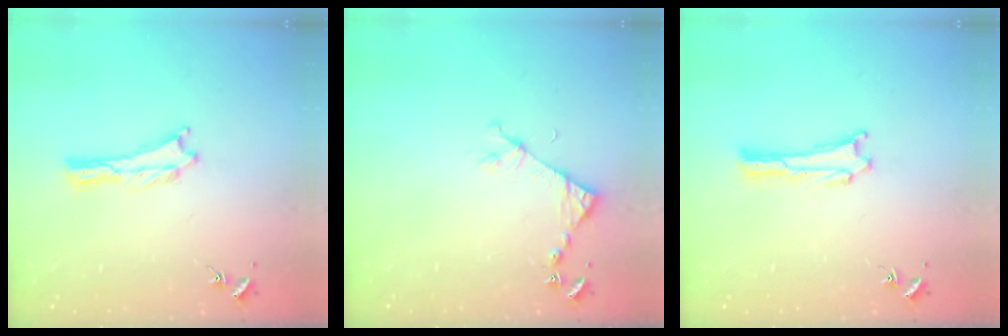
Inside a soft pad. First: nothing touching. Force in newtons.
{"total": 4.5, "press": 4.5, "slide": 0.3}
{"total": 0.0}